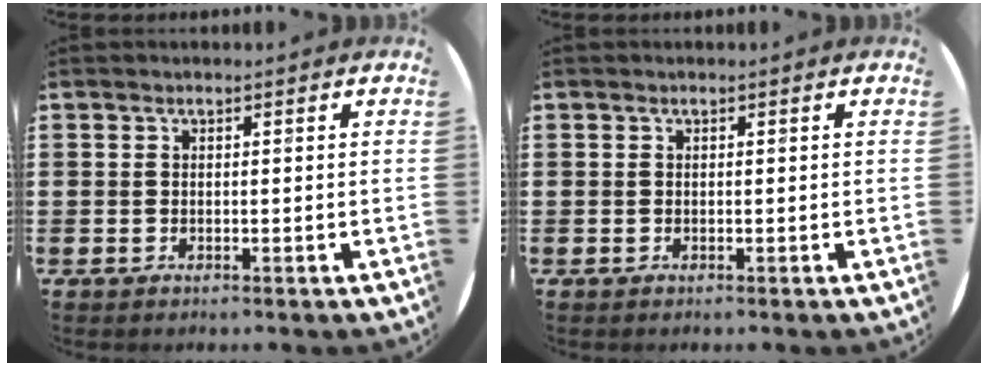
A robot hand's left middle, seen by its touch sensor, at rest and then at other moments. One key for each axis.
{"total": 0.0}